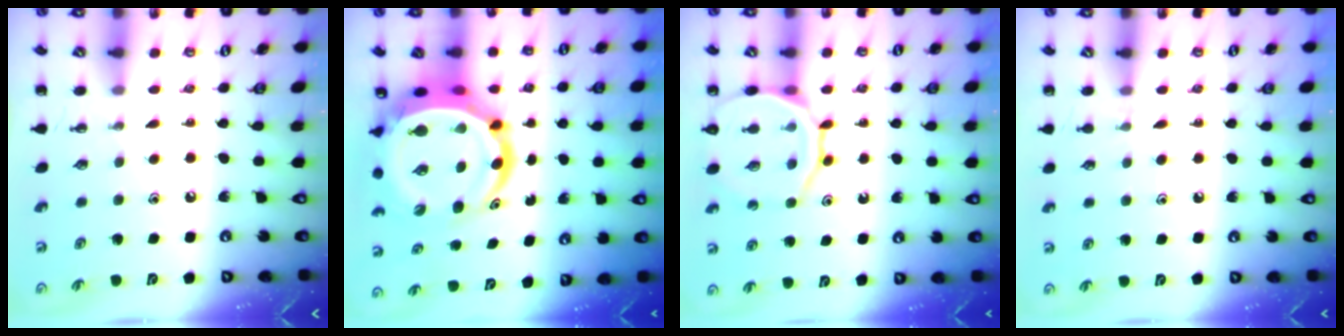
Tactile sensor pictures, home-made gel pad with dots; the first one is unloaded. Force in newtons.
{"total": 11.7, "press": 11.3, "slide": 3.2}
{"total": 14.3, "press": 14.1, "slide": 1.8}
{"total": 5.9, "press": 5.6, "slide": 1.9}